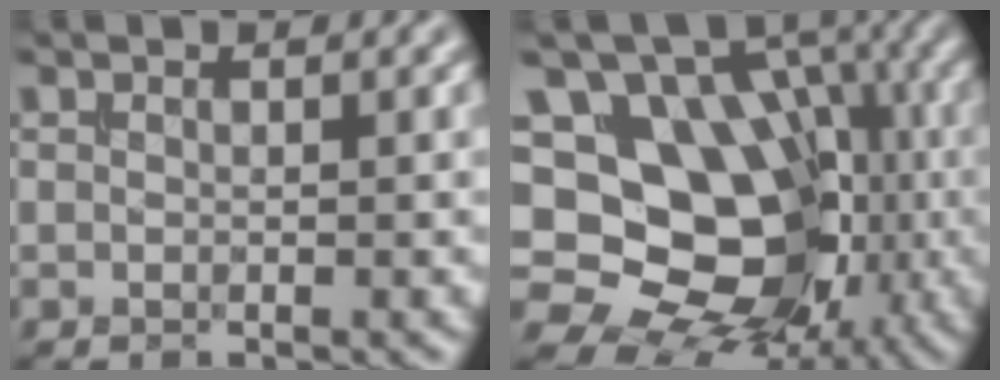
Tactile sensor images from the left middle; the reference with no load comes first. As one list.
[{"total": 16.6, "force": [-0.5, 13.2, 10.0], "torque": [-0.147, 0.006, -0.008]}]